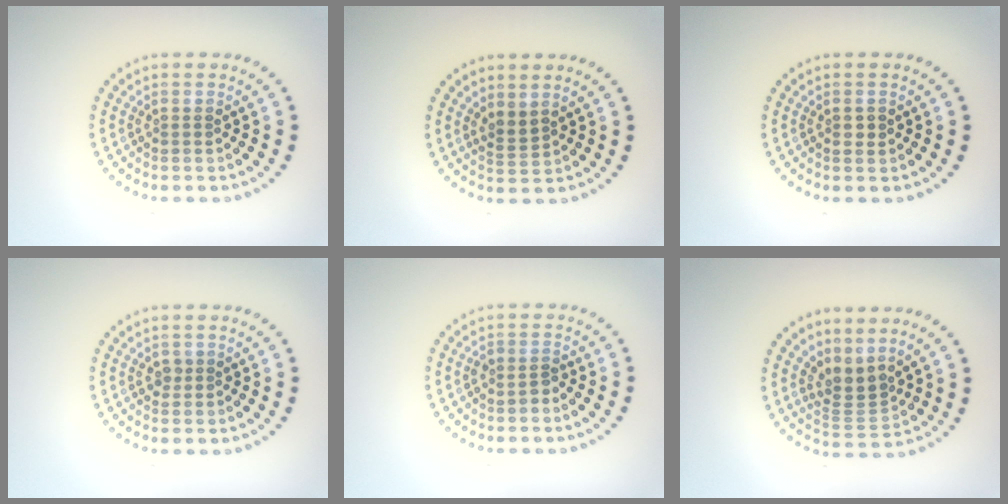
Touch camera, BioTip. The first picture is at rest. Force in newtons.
{"total": 1.7, "press": 1.2, "slide": 1.2}
{"total": 1.0, "press": 1.0, "slide": 0.1}
{"total": 0.8, "press": 0.8, "slide": 0.3}
{"total": 1.3, "press": 1.0, "slide": 0.8}
{"total": 2.8, "press": 2.0, "slide": 1.9}